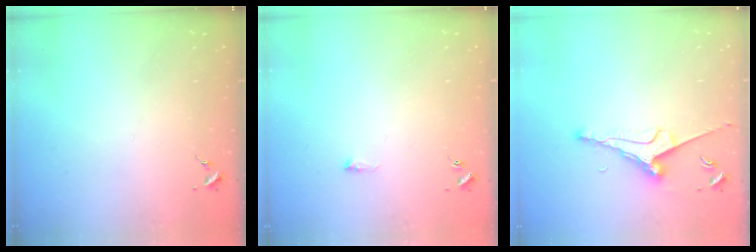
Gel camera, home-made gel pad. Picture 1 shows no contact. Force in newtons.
{"total": 5.6, "press": 5.6, "slide": 0.9}
{"total": 8.1, "press": 8.0, "slide": 1.2}